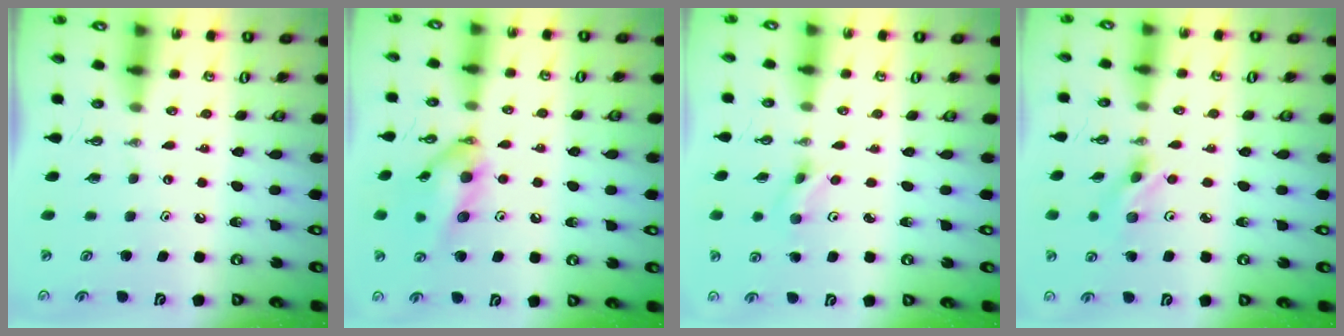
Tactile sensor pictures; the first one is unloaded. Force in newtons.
{"total": 13.6, "press": 13.6, "slide": 1.0}
{"total": 2.2, "press": 2.2, "slide": 0.1}
{"total": 3.0, "press": 3.0, "slide": 0.4}